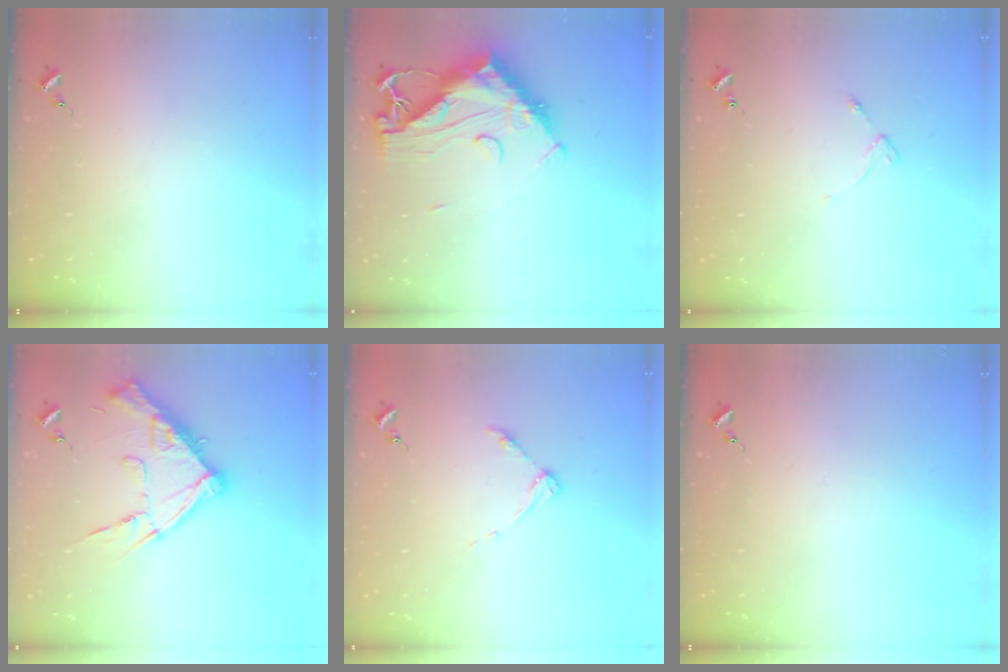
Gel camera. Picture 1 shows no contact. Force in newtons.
{"total": 17.4, "press": 17.3, "slide": 1.6}
{"total": 4.0, "press": 3.9, "slide": 0.5}
{"total": 15.4, "press": 15.4, "slide": 0.4}
{"total": 4.9, "press": 4.8, "slide": 0.7}
{"total": 0.0}